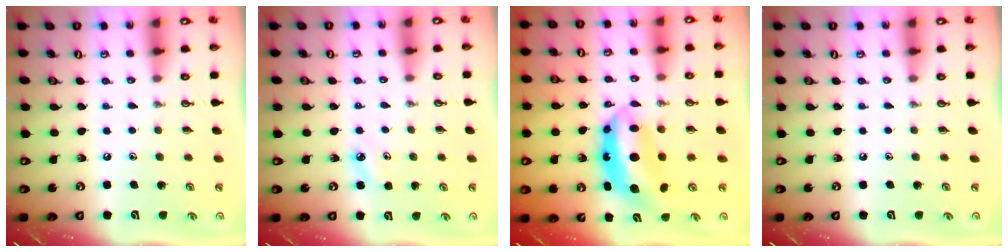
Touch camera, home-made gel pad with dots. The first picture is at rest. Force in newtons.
{"total": 4.7, "press": 4.6, "slide": 0.4}
{"total": 9.1, "press": 9.0, "slide": 1.3}
{"total": 0.0}